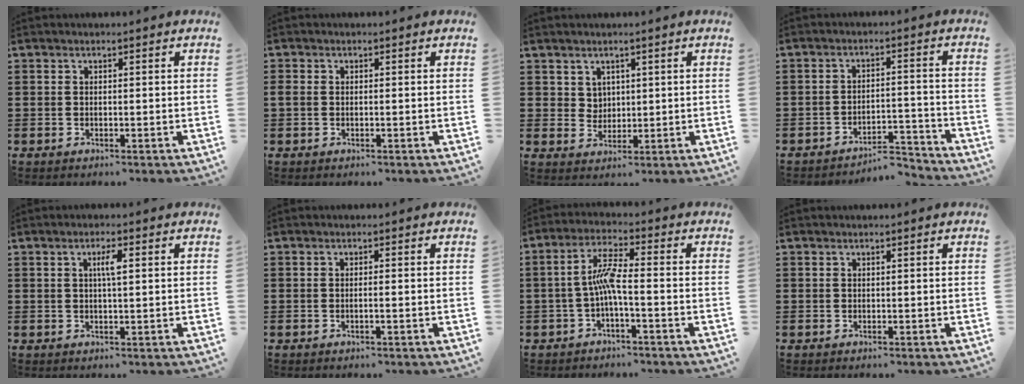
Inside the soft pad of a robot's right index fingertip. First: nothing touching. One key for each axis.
{"total": 0.8, "fx": -0.3, "fy": 0.4, "fz": 0.6, "tx": -0.014, "ty": -0.001, "tz": -0.006}
{"total": 2.7, "fx": 1.7, "fy": 2.1, "fz": 0.4, "tx": -0.018, "ty": 0.007, "tz": 0.033}
{"total": 5.1, "fx": -4.8, "fy": 0.6, "fz": 1.5, "tx": -0.028, "ty": 0.001, "tz": -0.096}
{"total": 2.4, "fx": 0.5, "fy": 0.4, "fz": 2.3, "tx": -0.047, "ty": 0.003, "tz": 0.006}
{"total": 0.9, "fx": -0.4, "fy": -0.2, "fz": 0.8, "tx": -0.015, "ty": -0.004, "tz": -0.008}
{"total": 5.8, "fx": -1.3, "fy": 0.8, "fz": 5.6, "tx": -0.118, "ty": 0.000, "tz": -0.030}
{"total": 0.0}